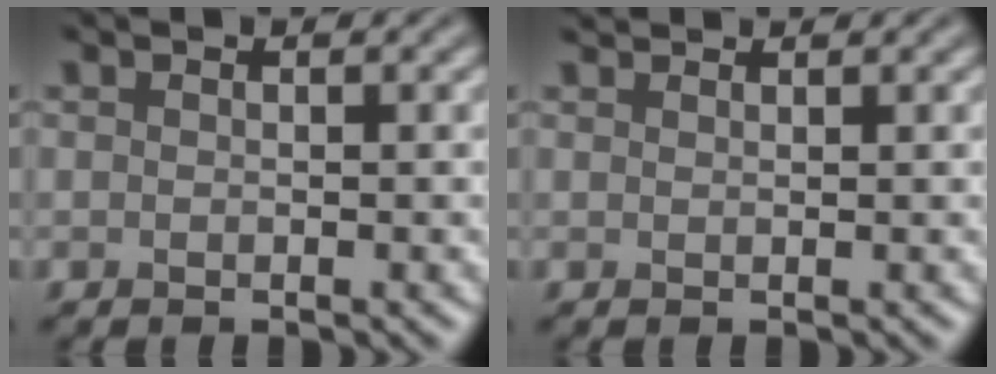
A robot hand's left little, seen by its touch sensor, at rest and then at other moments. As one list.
[{"total": 1.7, "force": [1.6, 0.1, 0.4], "torque": [-0.013, 0.001, 0.019]}]